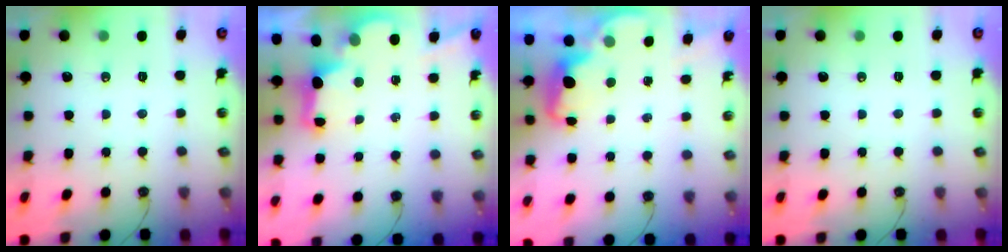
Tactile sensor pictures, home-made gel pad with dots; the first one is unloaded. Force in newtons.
{"total": 2.9, "press": 2.7, "slide": 0.9}
{"total": 2.2, "press": 2.2, "slide": 0.6}
{"total": 0.0}